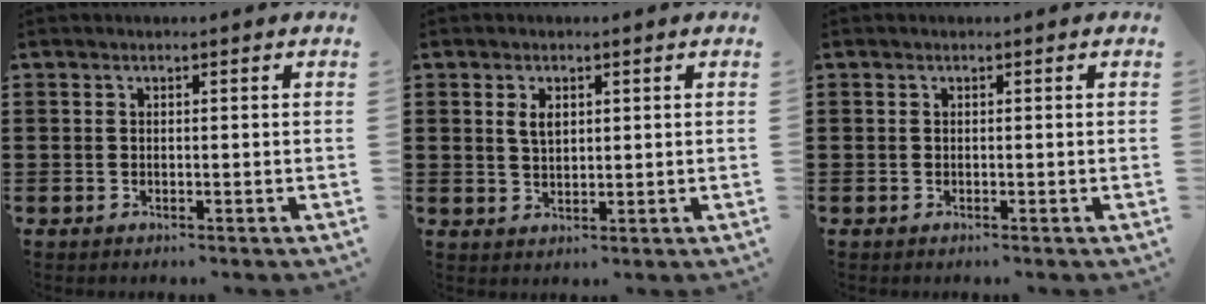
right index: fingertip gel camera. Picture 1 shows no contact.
{"total": 2.6, "force": [0.9, 1.4, 2.0], "torque": [-0.043, 0.005, 0.016]}
{"total": 0.0}